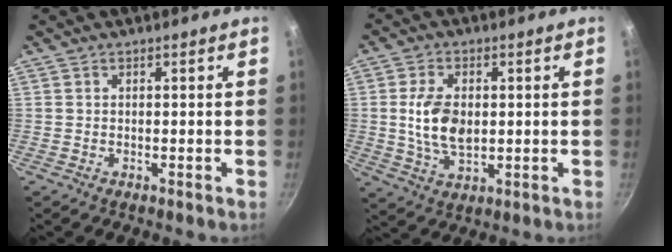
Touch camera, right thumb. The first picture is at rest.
{"total": 8.9, "force": [0.5, 5.4, 7.1], "torque": [-0.130, -0.007, 0.011]}